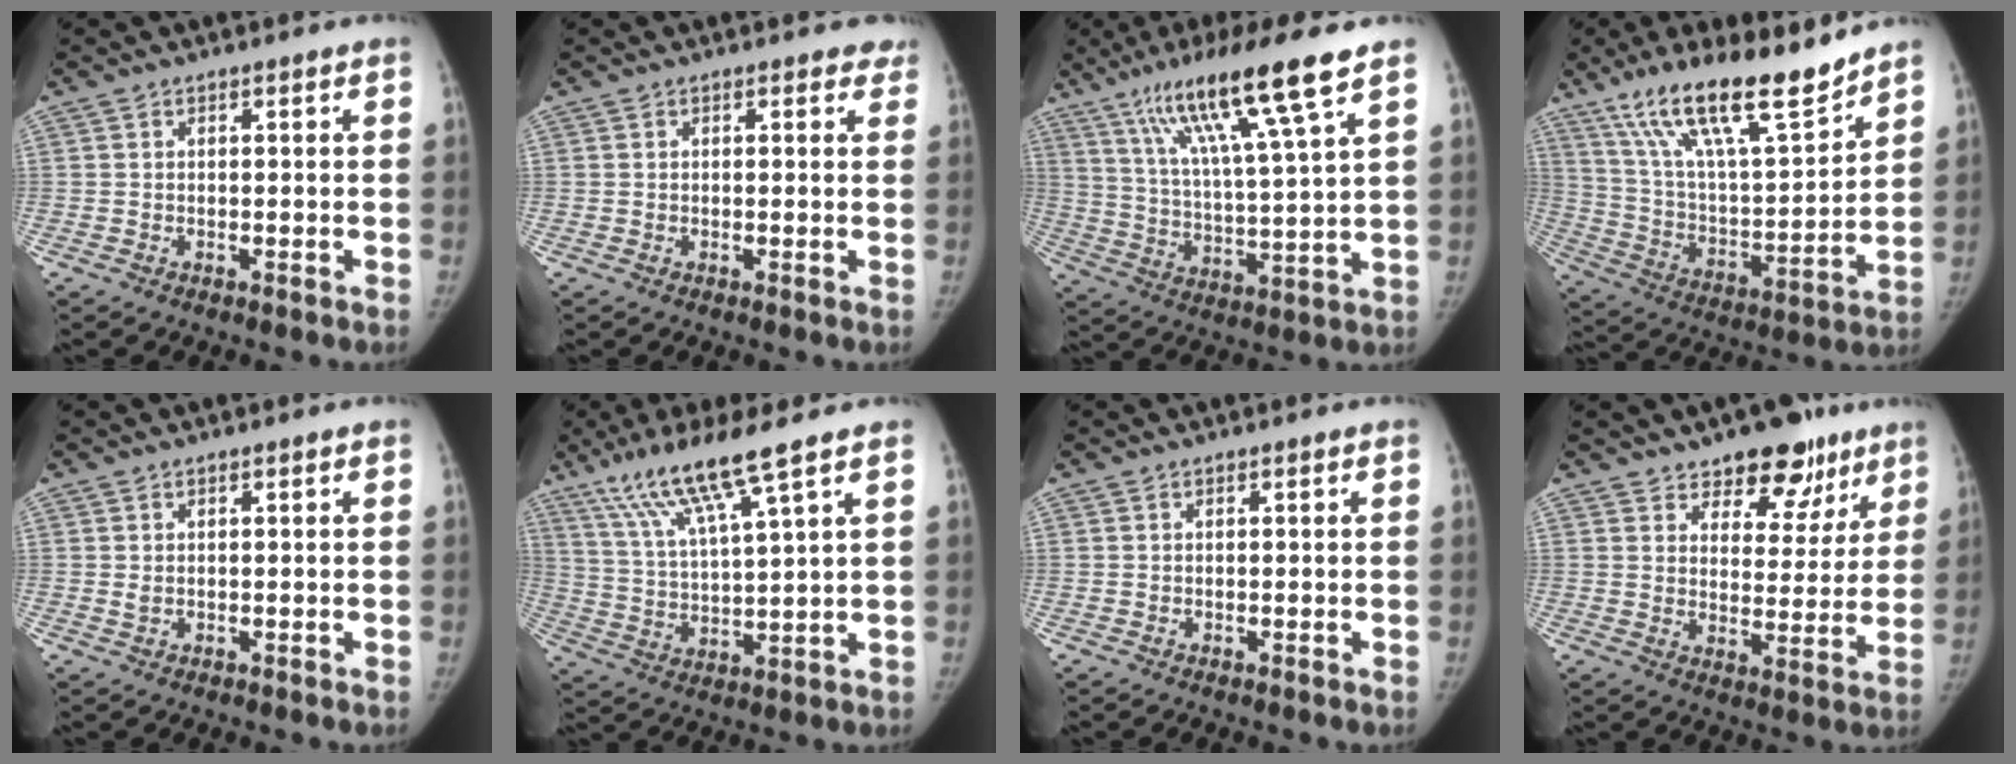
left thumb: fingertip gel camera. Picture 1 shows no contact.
{"total": 1.9, "force": [1.5, 1.1, 0.4], "torque": [0.018, -0.005, 0.003]}
{"total": 17.7, "force": [10.7, 1.3, 14.1], "torque": [-0.245, -0.035, 0.189]}
{"total": 20.7, "force": [15.4, 4.5, 13.1], "torque": [-0.203, -0.075, 0.277]}
{"total": 0.8, "force": [0.2, 0.5, 0.6], "torque": [-0.010, -0.002, 0.008]}
{"total": 12.5, "force": [8.2, 0.4, 9.4], "torque": [-0.185, -0.032, 0.164]}
{"total": 0.0}
{"total": 12.4, "force": [8.4, 6.9, 6.1], "torque": [-0.025, -0.042, 0.119]}